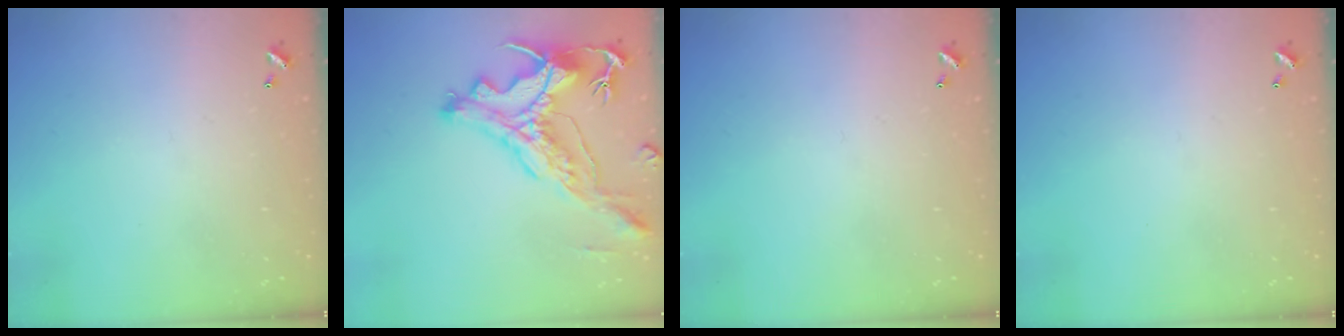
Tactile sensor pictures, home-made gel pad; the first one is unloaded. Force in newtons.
{"total": 4.0, "press": 3.8, "slide": 1.3}
{"total": 0.0}
{"total": 0.0}